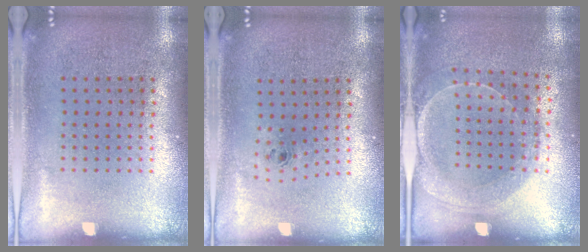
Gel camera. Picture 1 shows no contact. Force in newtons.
{"total": 0.7, "press": 0.4, "slide": 0.6}
{"total": 1.5, "press": 1.5, "slide": 0.3}